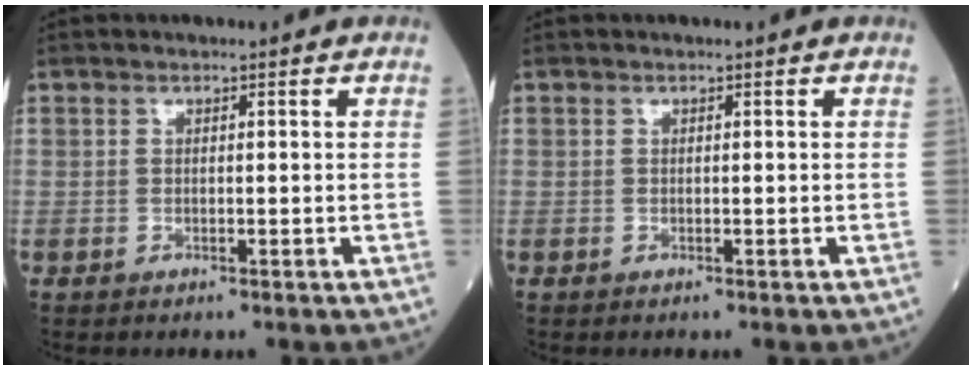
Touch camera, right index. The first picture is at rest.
{"total": 0.0}